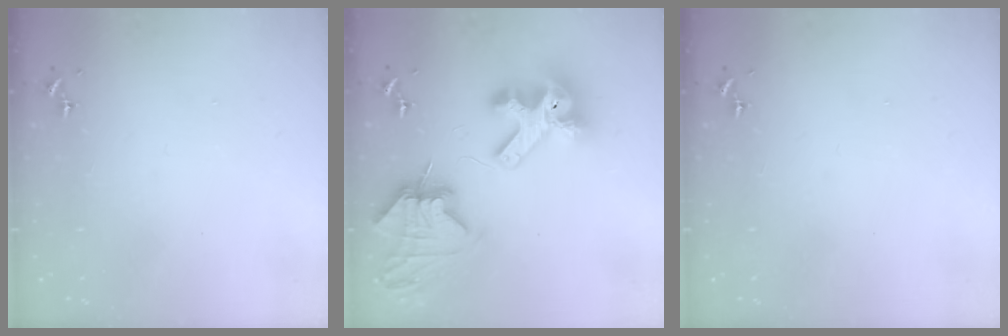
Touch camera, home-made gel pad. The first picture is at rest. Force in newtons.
{"total": 13.4, "press": 13.3, "slide": 1.9}
{"total": 0.0}